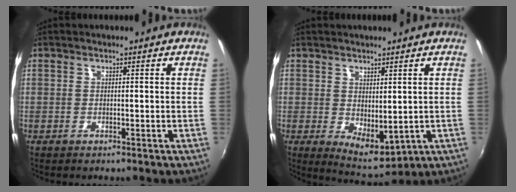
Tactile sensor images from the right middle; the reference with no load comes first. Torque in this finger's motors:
{"motor_torque": [0.22, -1.92, 0.03, 0.04]}